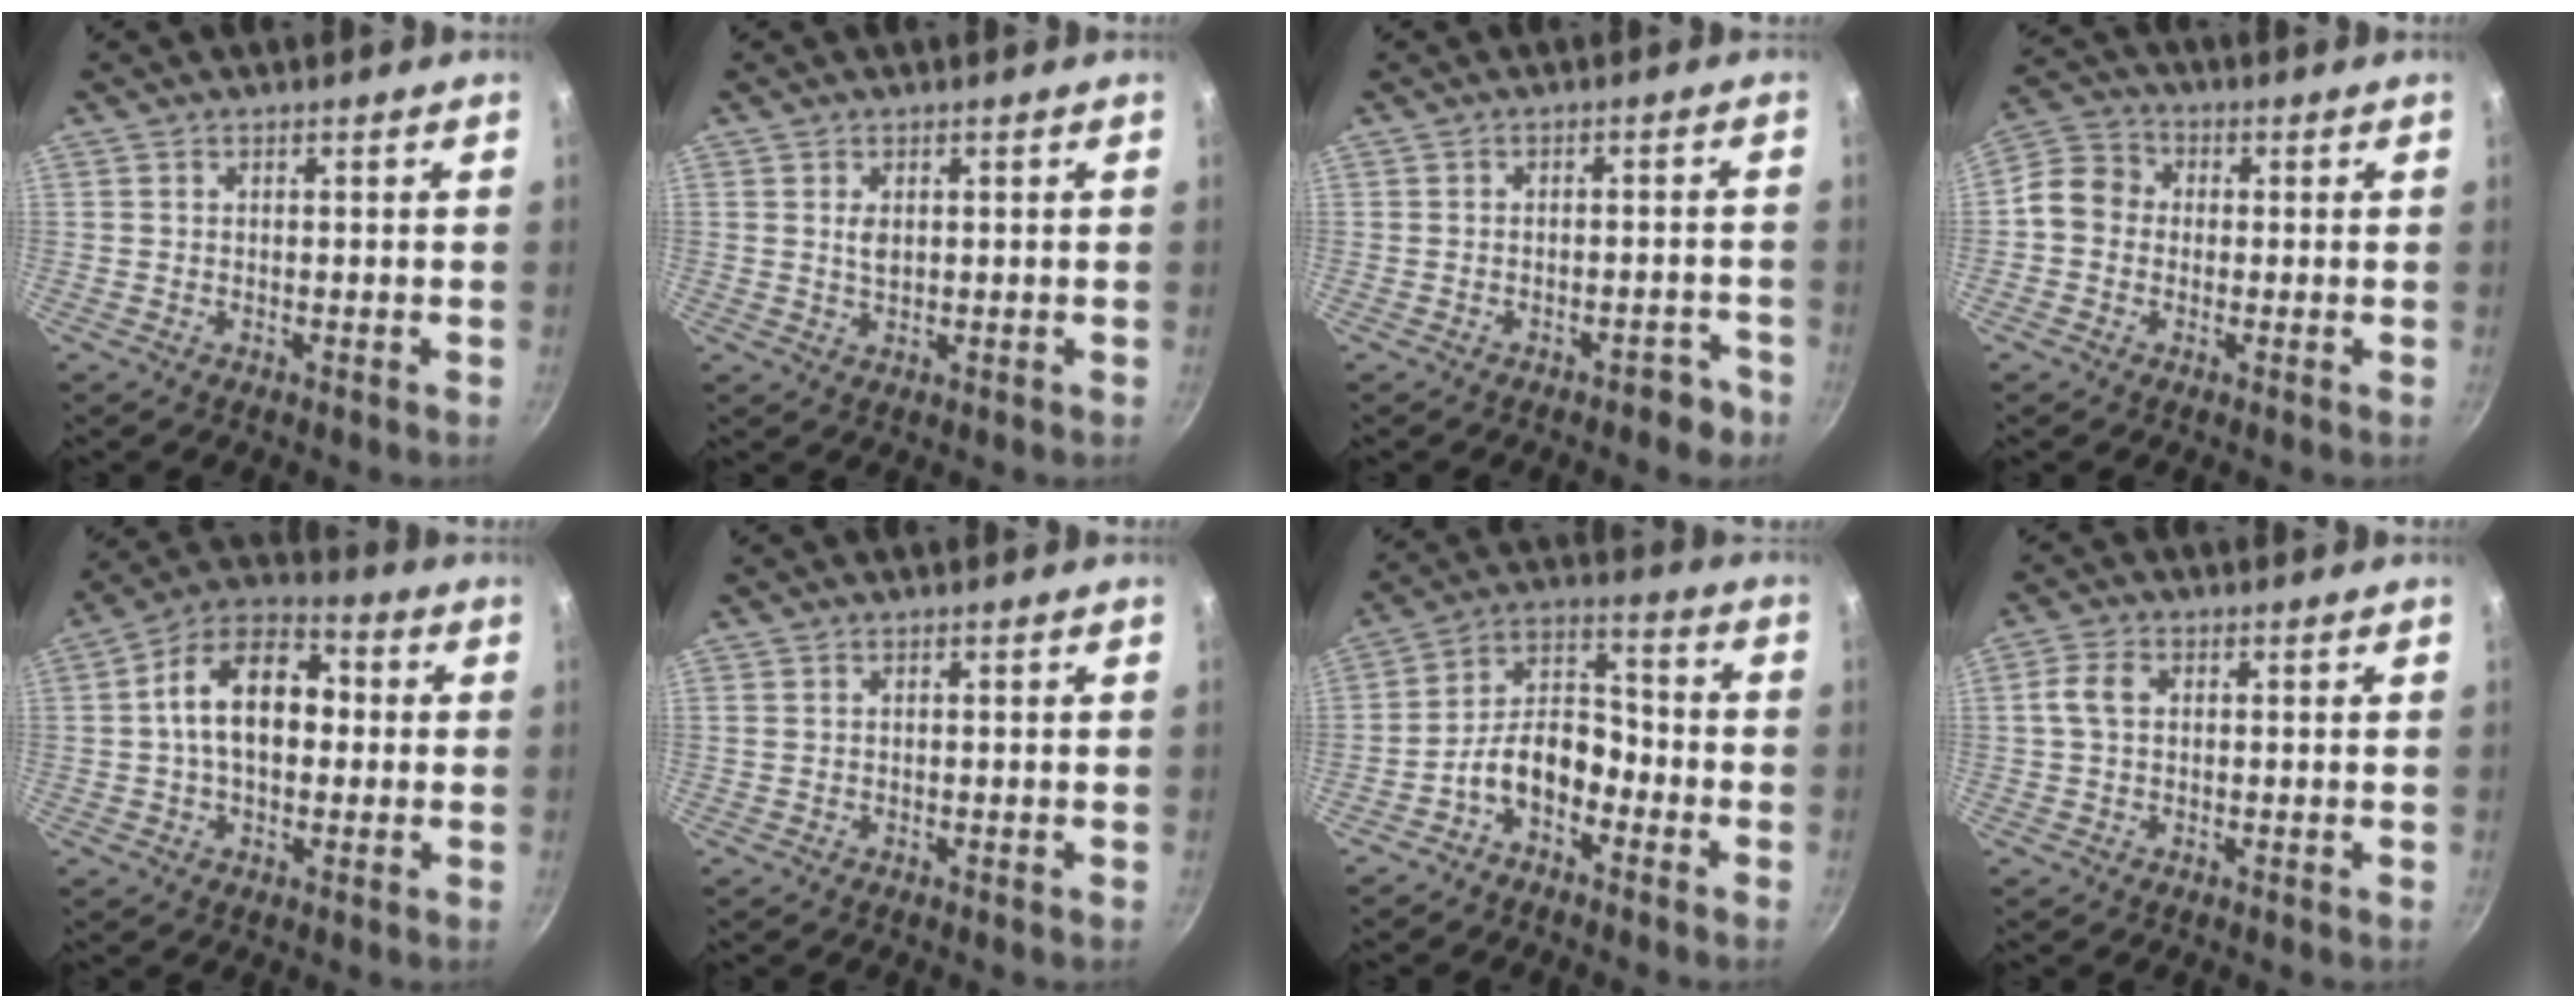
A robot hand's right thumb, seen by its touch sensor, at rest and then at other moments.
{"total": 2.0, "force": [0.5, 1.2, 1.6], "torque": [-0.026, -0.007, 0.013]}
{"total": 3.7, "force": [-2.7, 1.6, 1.9], "torque": [-0.017, 0.030, -0.031]}
{"total": 7.4, "force": [-0.5, 6.5, 3.5], "torque": [-0.051, 0.026, -0.025]}
{"total": 14.7, "force": [1.1, 9.2, 11.4], "torque": [-0.171, 0.032, 0.006]}
{"total": 0.6, "force": [0.1, 0.5, 0.4], "torque": [-0.013, 0.006, 0.006]}
{"total": 10.1, "force": [-4.5, 6.1, 6.7], "torque": [-0.104, 0.064, -0.091]}
{"total": 4.2, "force": [0.6, 2.9, 3.0], "torque": [-0.066, 0.011, 0.008]}